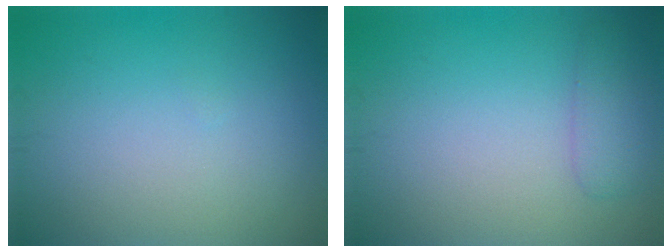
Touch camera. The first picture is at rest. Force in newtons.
{"total": 1.5, "press": 1.5, "slide": 0.2}